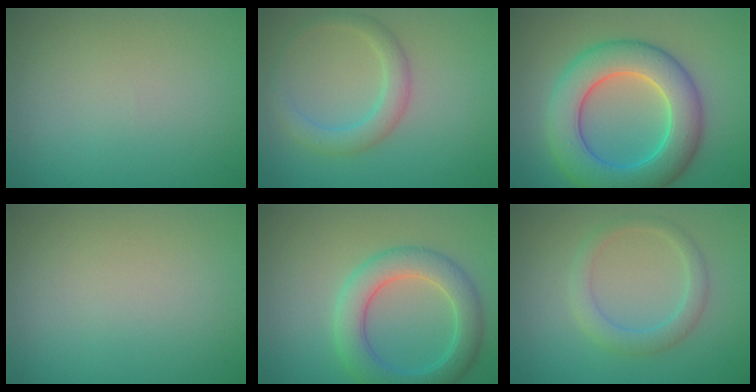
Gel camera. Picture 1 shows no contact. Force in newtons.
{"total": 2.8, "press": 2.8, "slide": 0.1}
{"total": 8.8, "press": 8.8, "slide": 0.4}
{"total": 0.0}
{"total": 5.0, "press": 5.0, "slide": 0.0}
{"total": 2.4, "press": 2.4, "slide": 0.2}